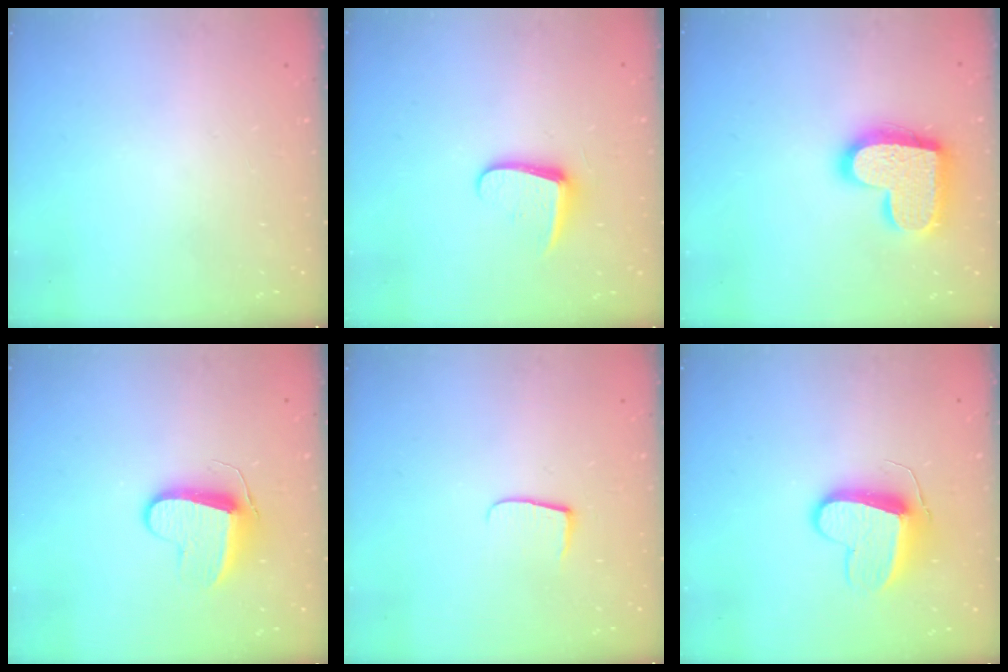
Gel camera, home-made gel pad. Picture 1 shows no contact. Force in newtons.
{"total": 8.9, "press": 8.8, "slide": 0.8}
{"total": 19.6, "press": 19.5, "slide": 1.3}
{"total": 9.1, "press": 9.1, "slide": 0.2}
{"total": 5.2, "press": 5.2, "slide": 0.7}
{"total": 9.9, "press": 9.9, "slide": 0.0}